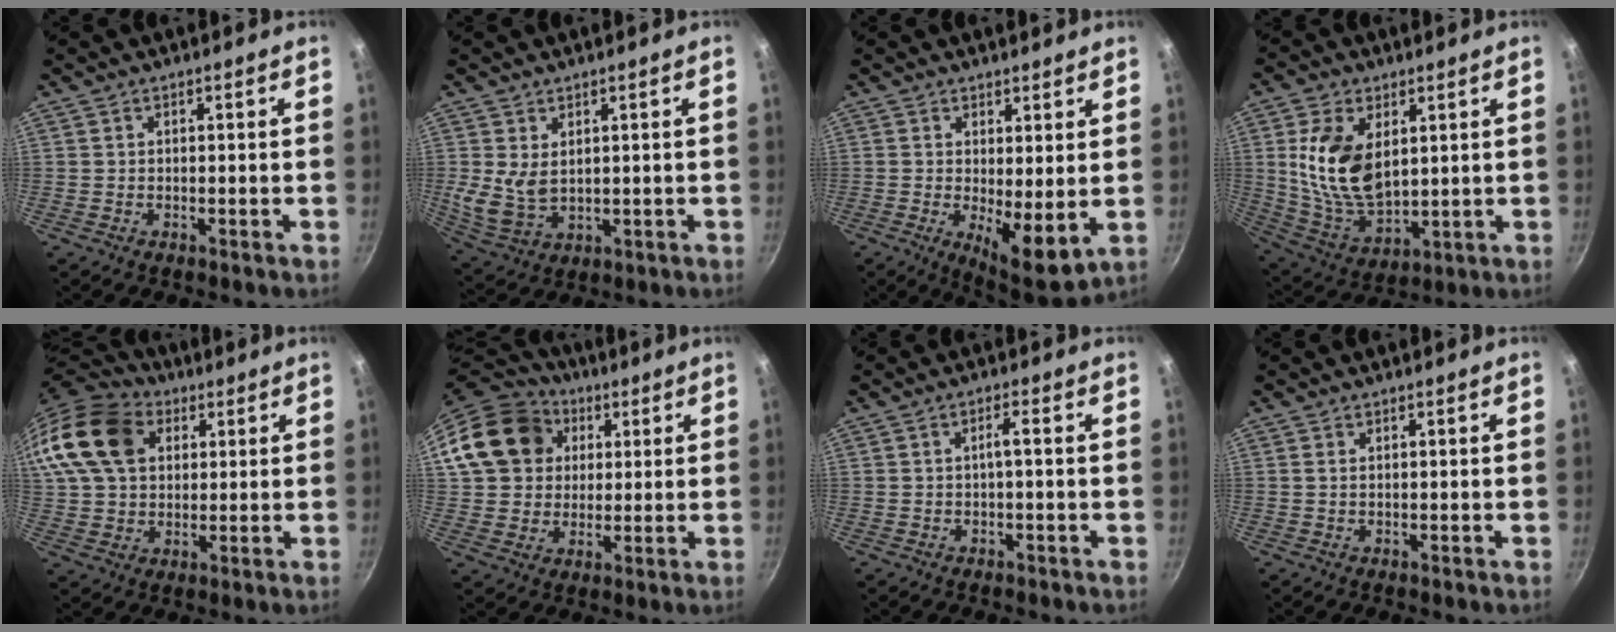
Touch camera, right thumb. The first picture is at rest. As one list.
[{"total": 7.1, "force": [1.6, 4.6, 5.1], "torque": [-0.092, -0.027, 0.045]}, {"total": 8.5, "force": [0.4, 2.8, 8.0], "torque": [-0.113, -0.029, 0.010]}, {"total": 15.2, "force": [3.5, 9.1, 11.7], "torque": [-0.206, -0.029, 0.079]}, {"total": 20.4, "force": [6.7, 15.0, 12.1], "torque": [-0.248, 0.019, 0.112]}, {"total": 18.2, "force": [4.9, 15.0, 8.9], "torque": [-0.152, 0.026, 0.083]}, {"total": 1.9, "force": [-0.3, 0.3, 1.9], "torque": [-0.040, 0.012, -0.005]}, {"total": 0.5, "force": [0.2, 0.2, 0.4], "torque": [-0.008, 0.000, 0.003]}]